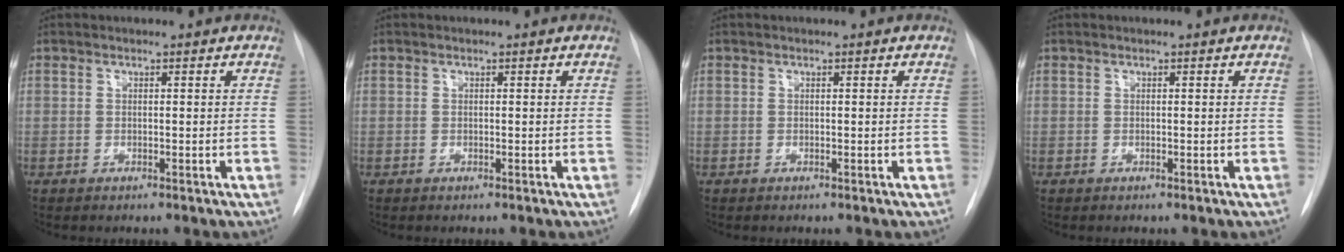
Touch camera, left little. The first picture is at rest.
{"total": 0.0}
{"total": 0.0}
{"total": 0.0}